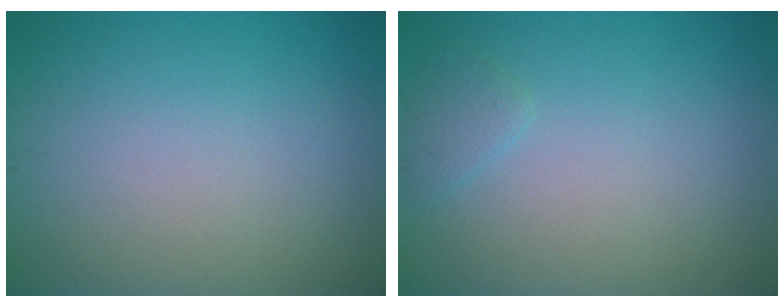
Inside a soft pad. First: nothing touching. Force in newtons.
{"total": 1.0, "press": 1.0, "slide": 0.1}